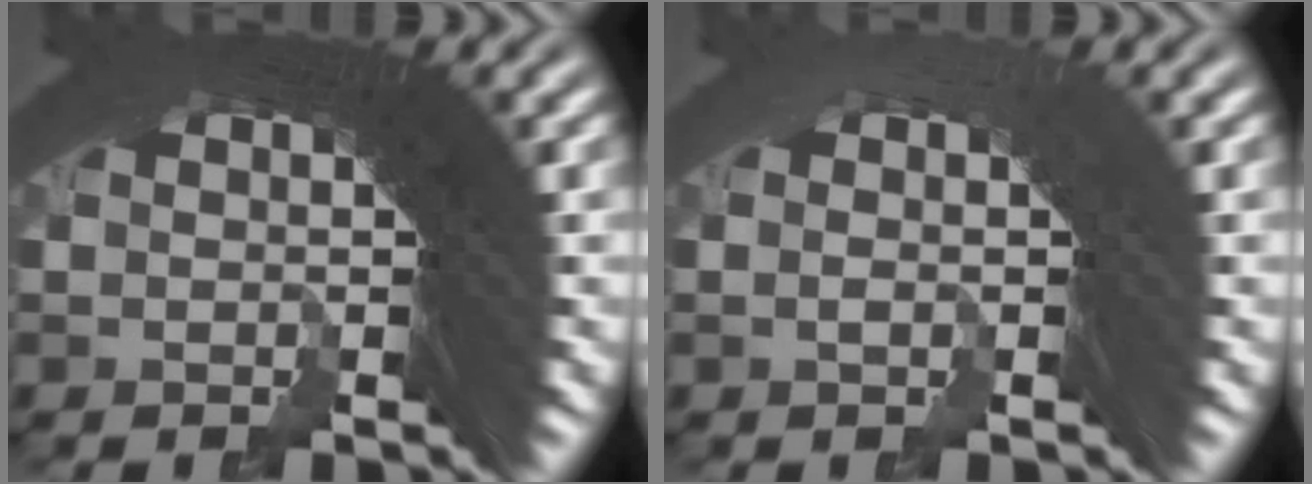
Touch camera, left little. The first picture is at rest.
{"total": 1.1, "force": [-1.0, -0.5, 0.0], "torque": [0.008, 0.007, -0.020]}